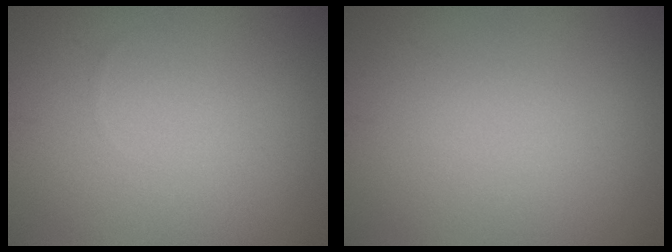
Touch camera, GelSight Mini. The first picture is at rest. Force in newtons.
{"total": 0.0}